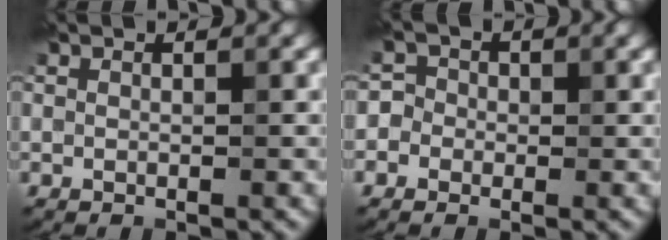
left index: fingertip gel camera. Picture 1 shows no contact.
{"total": 3.1, "force": [-0.7, 3.0, 0.7], "torque": [0.013, 0.016, -0.043]}